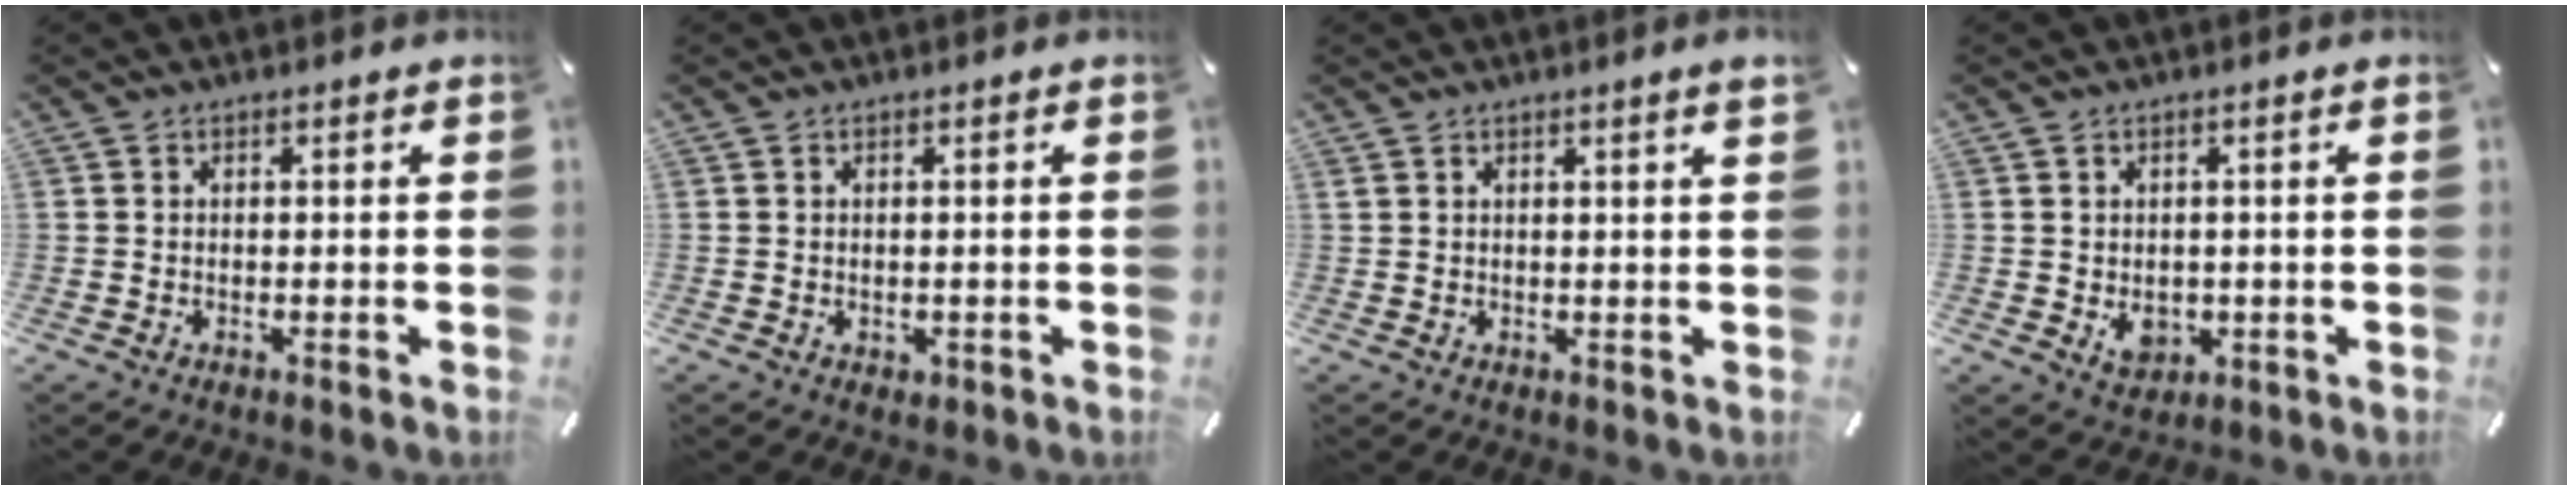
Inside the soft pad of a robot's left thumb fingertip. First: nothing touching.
{"total": 0.8, "force": [0.0, 0.8, 0.3], "torque": [-0.006, 0.003, -0.001]}
{"total": 1.9, "force": [1.1, -0.1, 1.6], "torque": [-0.030, -0.003, 0.021]}
{"total": 4.3, "force": [-0.4, 3.7, 2.2], "torque": [-0.019, -0.006, -0.008]}